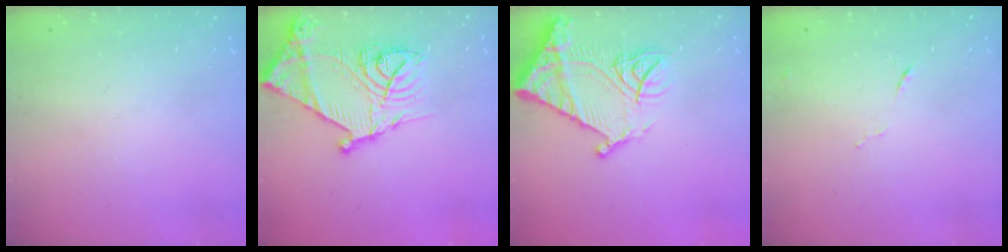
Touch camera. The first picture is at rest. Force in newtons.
{"total": 22.3, "press": 22.2, "slide": 2.0}
{"total": 16.9, "press": 16.8, "slide": 1.5}
{"total": 5.2, "press": 5.1, "slide": 0.8}